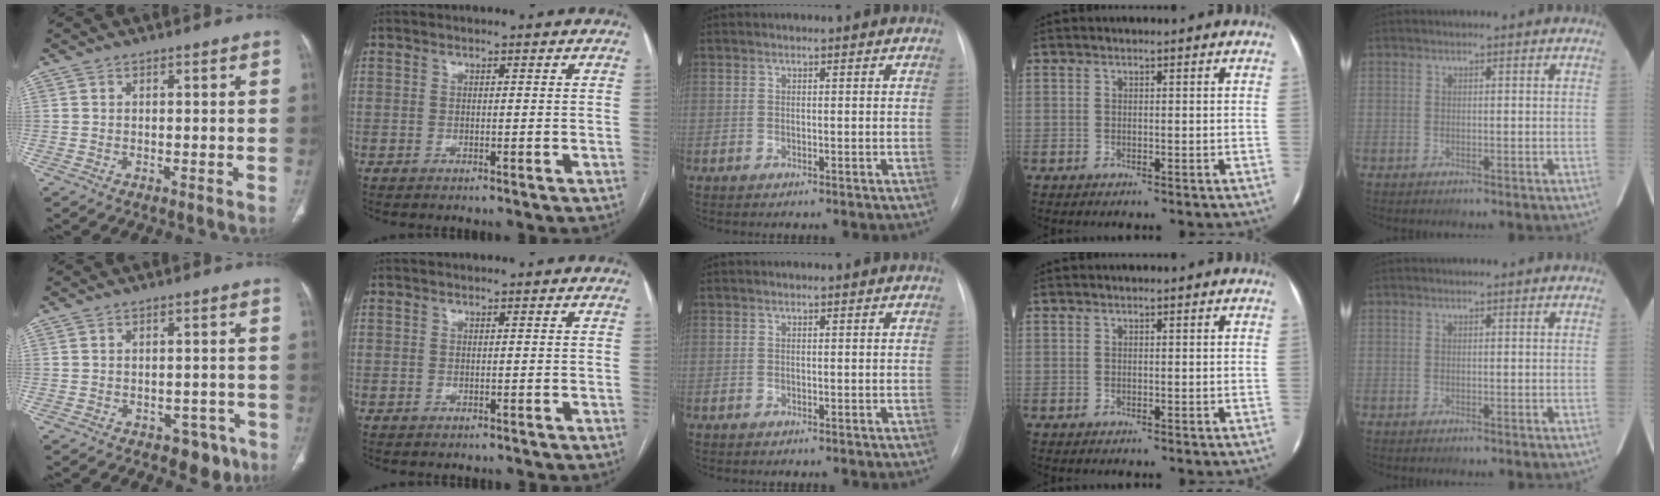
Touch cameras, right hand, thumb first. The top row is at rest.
{"thumb": {"total": 5.3, "force": [-3.4, 3.5, 2.1], "torque": [-0.006, 0.025, -0.040]}, "index": {"total": 1.0, "force": [-0.8, 0.6, -0.1], "torque": [-0.002, 0.004, -0.011]}}